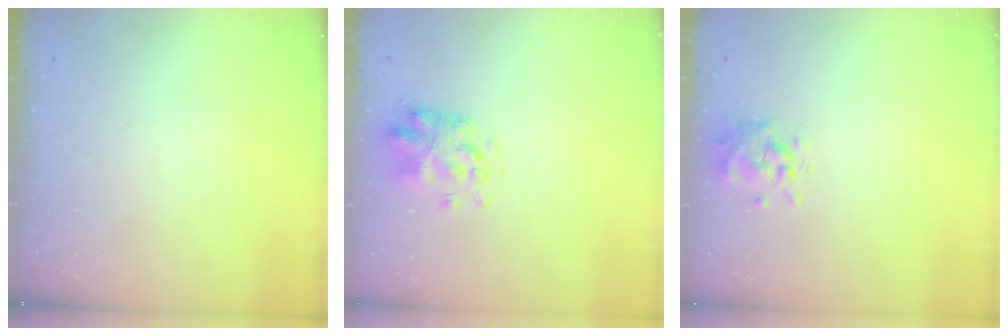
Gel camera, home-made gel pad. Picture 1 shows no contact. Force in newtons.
{"total": 3.3, "press": 3.2, "slide": 0.8}
{"total": 0.9, "press": 0.9, "slide": 0.2}